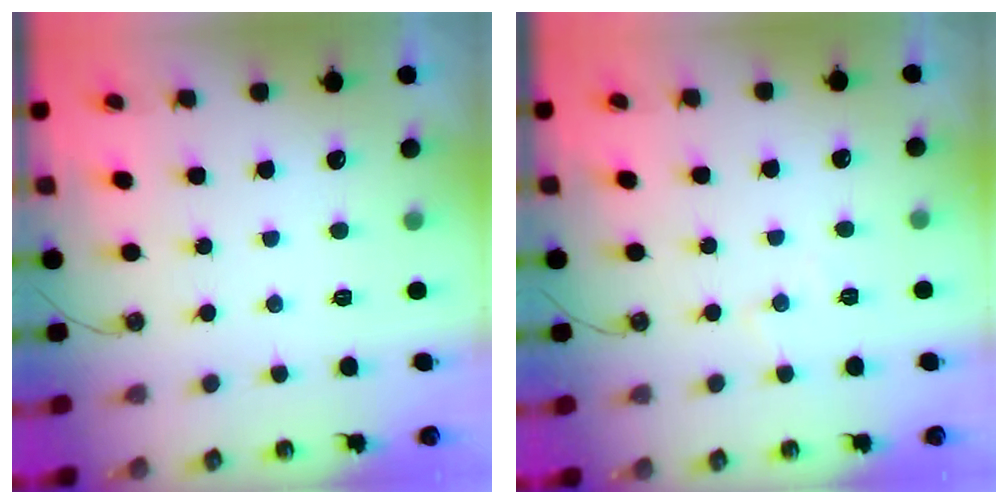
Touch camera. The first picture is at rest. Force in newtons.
{"total": 4.7, "press": 4.6, "slide": 0.9}